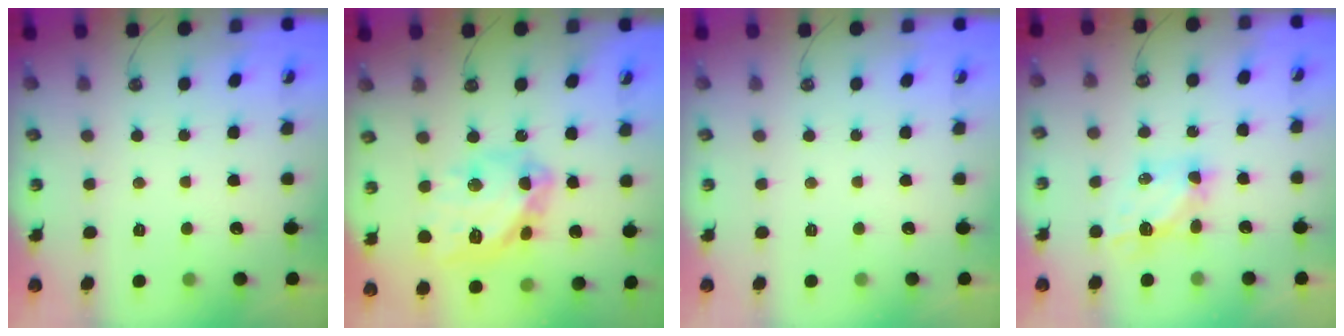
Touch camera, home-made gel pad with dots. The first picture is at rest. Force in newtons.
{"total": 18.9, "press": 18.8, "slide": 1.8}
{"total": 0.0}
{"total": 5.5, "press": 5.5, "slide": 0.3}